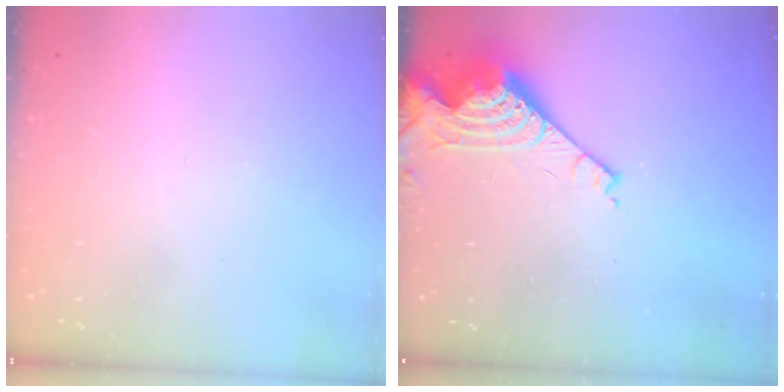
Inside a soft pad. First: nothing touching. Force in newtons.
{"total": 8.0, "press": 8.0, "slide": 0.7}